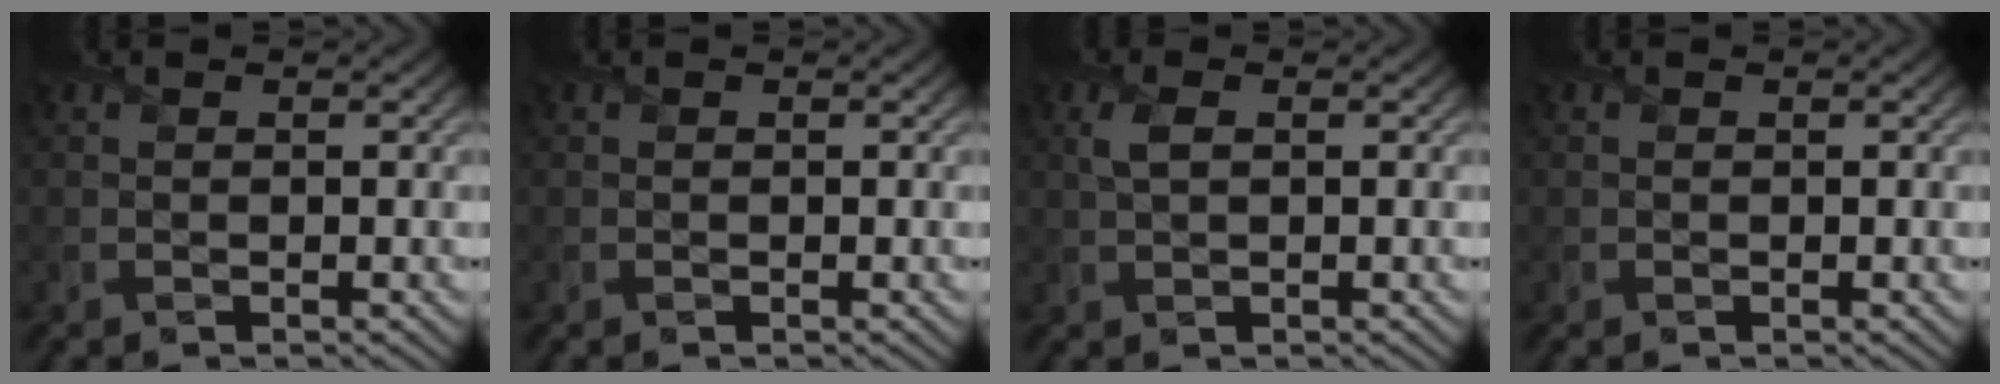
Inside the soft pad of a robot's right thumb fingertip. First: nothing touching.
{"total": 0.0}
{"total": 2.0, "force": [0.5, 0.9, 1.7], "torque": [-0.046, 0.001, 0.010]}
{"total": 0.0}